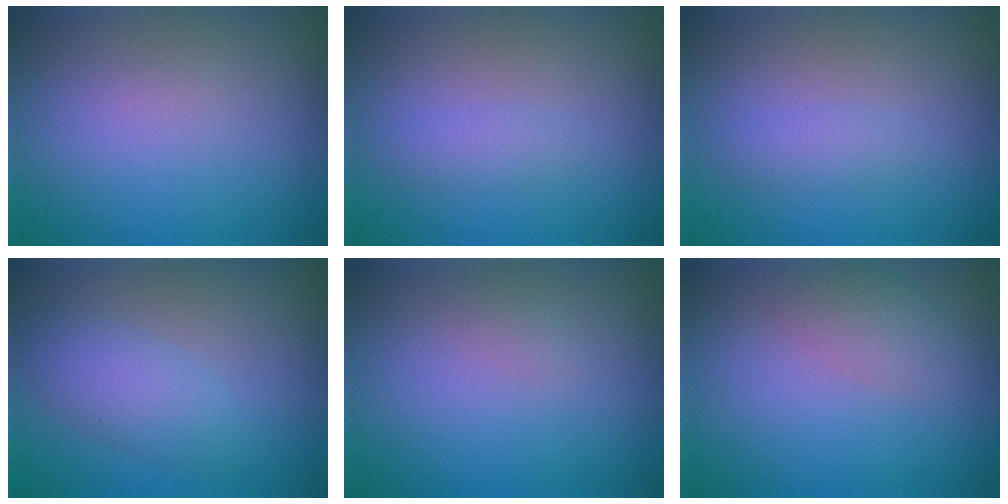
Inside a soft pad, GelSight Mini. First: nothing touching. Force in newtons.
{"total": 1.1, "press": 1.1, "slide": 0.0}
{"total": 1.1, "press": 1.1, "slide": 0.0}
{"total": 3.2, "press": 3.2, "slide": 0.1}
{"total": 0.6, "press": 0.6, "slide": 0.0}
{"total": 2.4, "press": 2.4, "slide": 0.2}